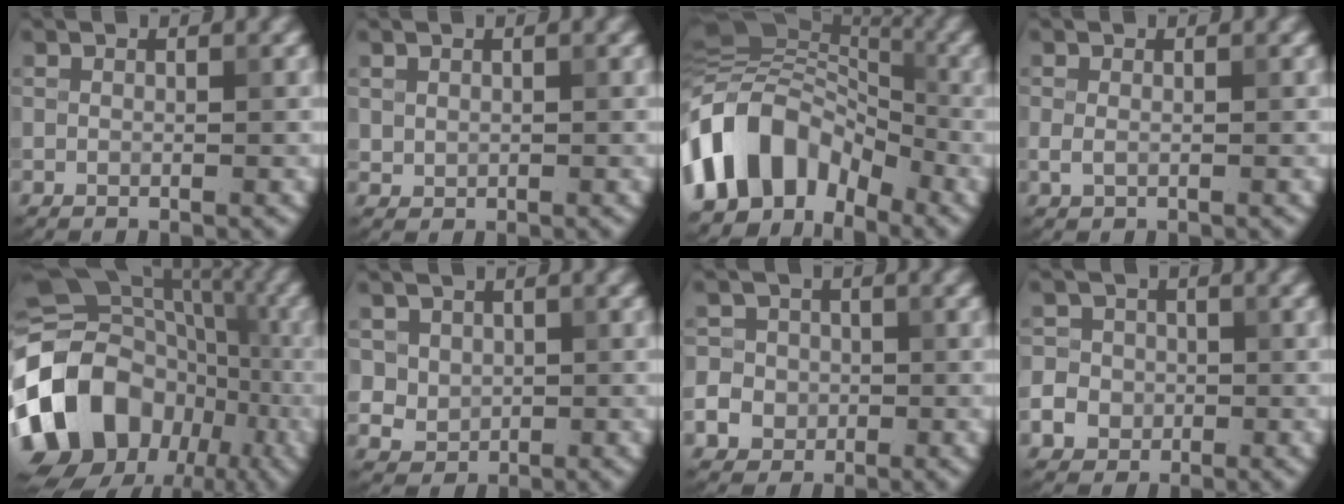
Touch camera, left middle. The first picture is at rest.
{"total": 0.7, "force": [0.3, 0.6, 0.2], "torque": [-0.002, -0.003, 0.010]}
{"total": 10.3, "force": [-4.7, 7.0, 5.9], "torque": [-0.098, 0.025, -0.113]}
{"total": 1.0, "force": [-0.2, 0.6, 0.7], "torque": [-0.018, 0.000, -0.004]}
{"total": 16.0, "force": [-5.3, 11.8, 9.6], "torque": [-0.208, 0.020, -0.113]}
{"total": 2.9, "force": [1.0, 2.5, 1.0], "torque": [-0.028, -0.003, 0.034]}
{"total": 8.4, "force": [-2.7, 7.6, 2.3], "torque": [-0.055, -0.004, -0.078]}
{"total": 6.7, "force": [-2.3, 6.0, 1.9], "torque": [-0.042, -0.004, -0.068]}